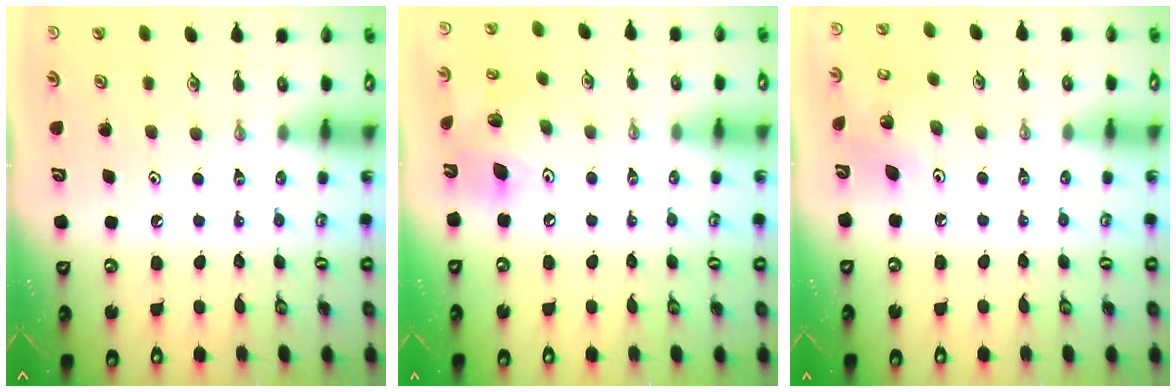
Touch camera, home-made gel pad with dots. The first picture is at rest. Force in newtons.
{"total": 13.4, "press": 13.1, "slide": 2.7}
{"total": 5.5, "press": 5.5, "slide": 0.3}